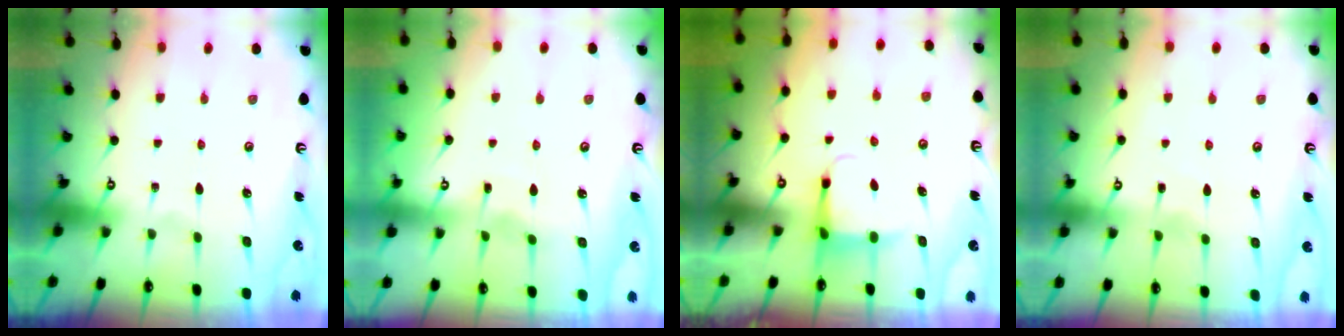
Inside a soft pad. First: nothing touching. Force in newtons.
{"total": 2.6, "press": 2.6, "slide": 0.2}
{"total": 3.9, "press": 3.9, "slide": 0.6}
{"total": 4.7, "press": 4.7, "slide": 0.6}